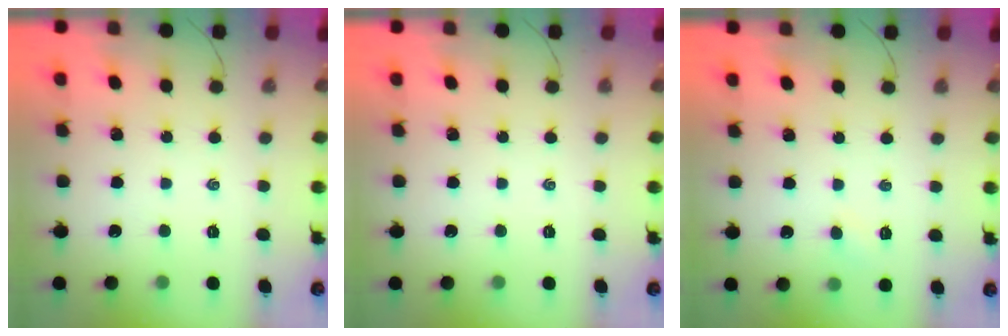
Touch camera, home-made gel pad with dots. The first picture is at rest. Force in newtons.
{"total": 0.0}
{"total": 3.0, "press": 2.9, "slide": 0.8}